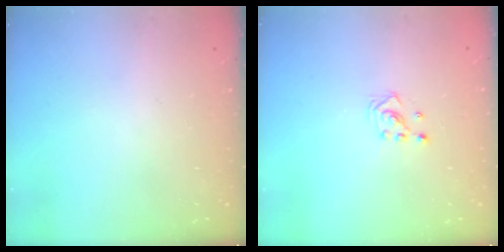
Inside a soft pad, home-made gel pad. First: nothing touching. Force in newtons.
{"total": 2.6, "press": 2.6, "slide": 0.3}